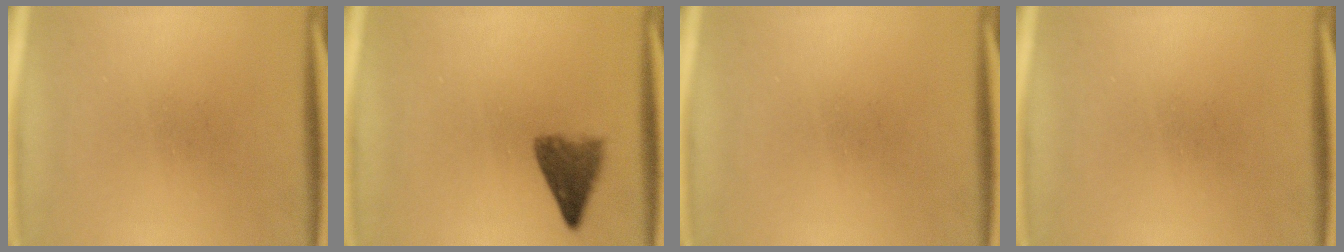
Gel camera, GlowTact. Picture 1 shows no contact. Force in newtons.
{"total": 4.3}
{"total": 0.0}
{"total": 0.0}